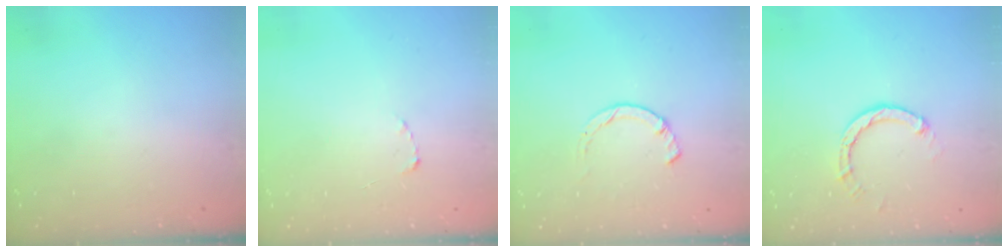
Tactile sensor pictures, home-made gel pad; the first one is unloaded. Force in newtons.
{"total": 1.8, "press": 1.7, "slide": 0.3}
{"total": 3.0, "press": 3.0, "slide": 0.4}
{"total": 3.0, "press": 3.0, "slide": 0.3}